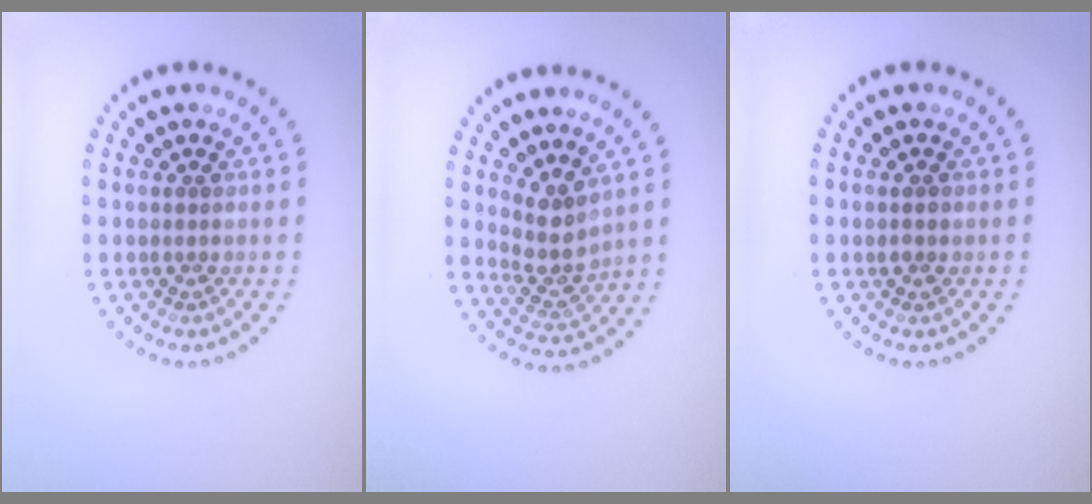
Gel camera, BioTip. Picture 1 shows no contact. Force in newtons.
{"total": 2.9, "press": 2.3, "slide": 1.8}
{"total": 1.0, "press": 1.0, "slide": 0.2}